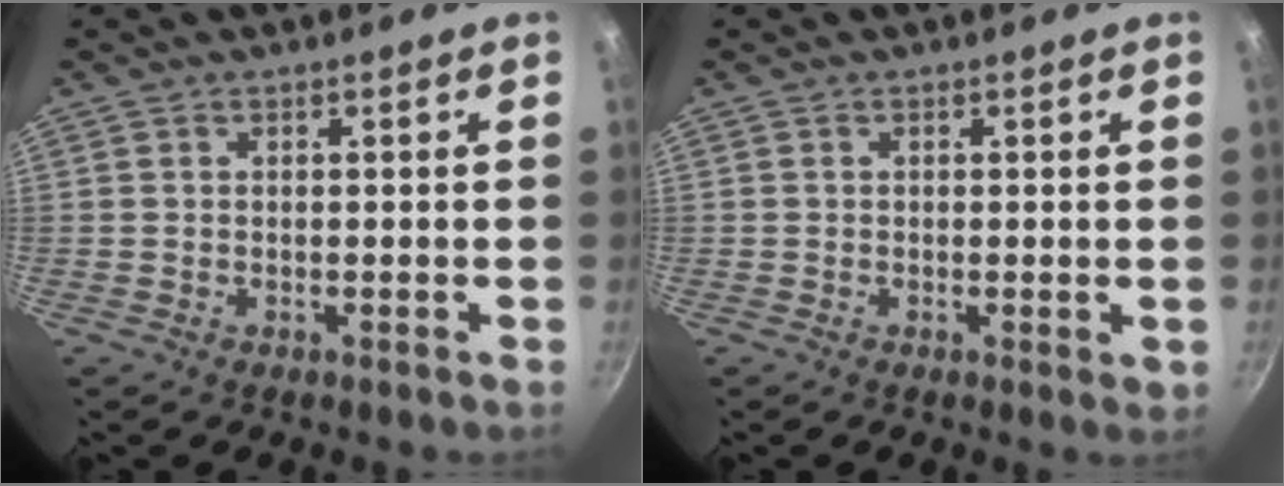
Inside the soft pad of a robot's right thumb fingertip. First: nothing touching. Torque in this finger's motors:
{"motor_torque": [-0.29, 0.33, -0.36, 0.15, 0.06]}